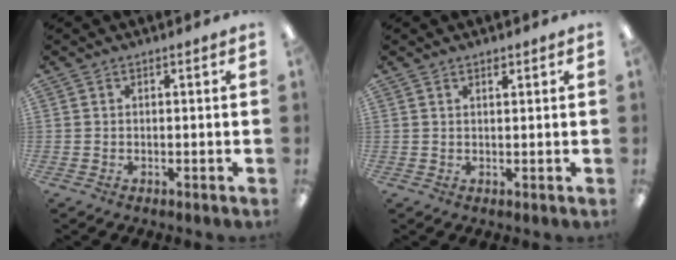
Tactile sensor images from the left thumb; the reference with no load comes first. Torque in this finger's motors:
{"motor_torque": [0.20, -0.08, -0.40, 0.19, 0.00]}